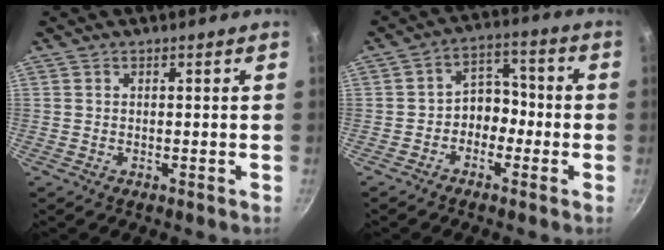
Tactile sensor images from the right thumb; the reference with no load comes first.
{"total": 6.2, "force": [-2.1, 4.9, 3.3], "torque": [0.001, 0.039, -0.044]}